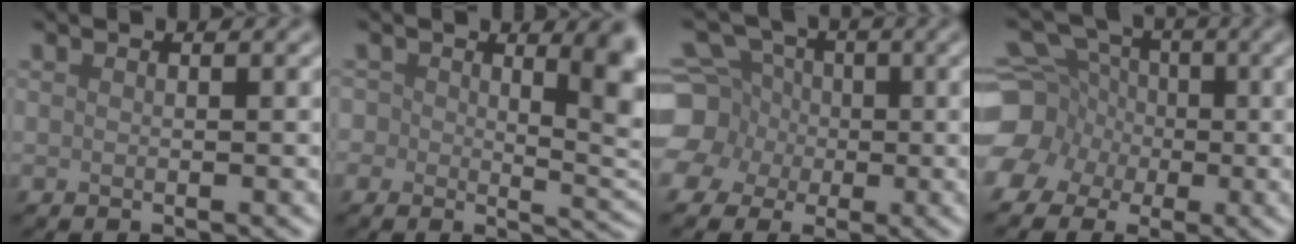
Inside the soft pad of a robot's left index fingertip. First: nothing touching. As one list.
[{"total": 5.1, "force": [1.0, 2.4, 4.4], "torque": [-0.058, -0.010, 0.014]}, {"total": 9.1, "force": [-0.7, 8.3, 3.6], "torque": [-0.107, 0.019, -0.050]}, {"total": 11.4, "force": [-2.4, 10.1, 4.7], "torque": [-0.131, 0.007, -0.068]}]